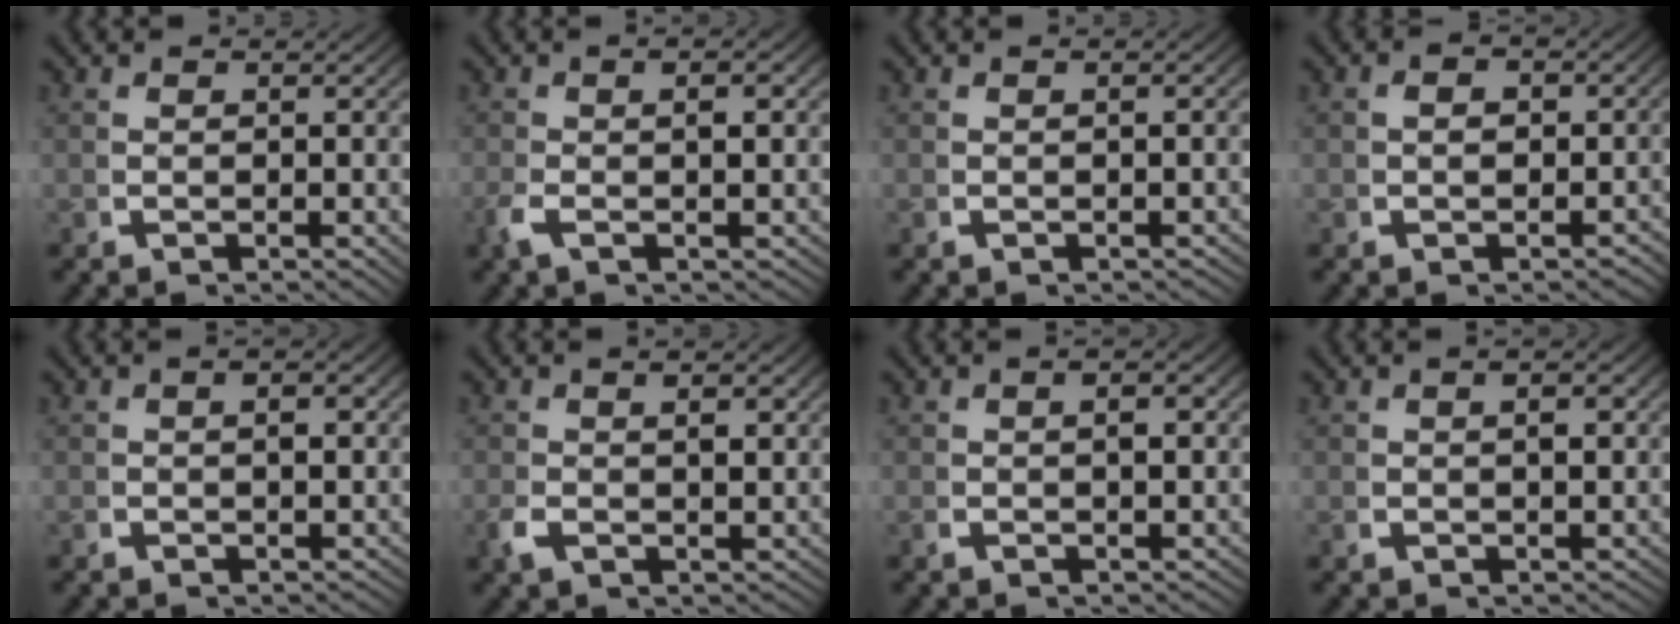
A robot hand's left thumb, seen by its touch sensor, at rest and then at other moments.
{"total": 2.5, "force": [-0.7, 1.1, 2.2], "torque": [-0.052, -0.005, -0.012]}
{"total": 1.0, "force": [-0.8, 0.3, 0.6], "torque": [-0.009, 0.001, -0.012]}
{"total": 2.3, "force": [-1.1, 1.5, 1.3], "torque": [-0.013, -0.007, -0.016]}
{"total": 1.6, "force": [-0.4, 1.0, 1.2], "torque": [-0.019, -0.001, -0.005]}
{"total": 2.5, "force": [-0.2, 1.7, 1.8], "torque": [-0.039, -0.008, 0.001]}
{"total": 1.8, "force": [-0.3, 1.0, 1.5], "torque": [-0.026, -0.001, -0.003]}
{"total": 1.6, "force": [0.0, 1.0, 1.3], "torque": [-0.023, -0.001, 0.002]}